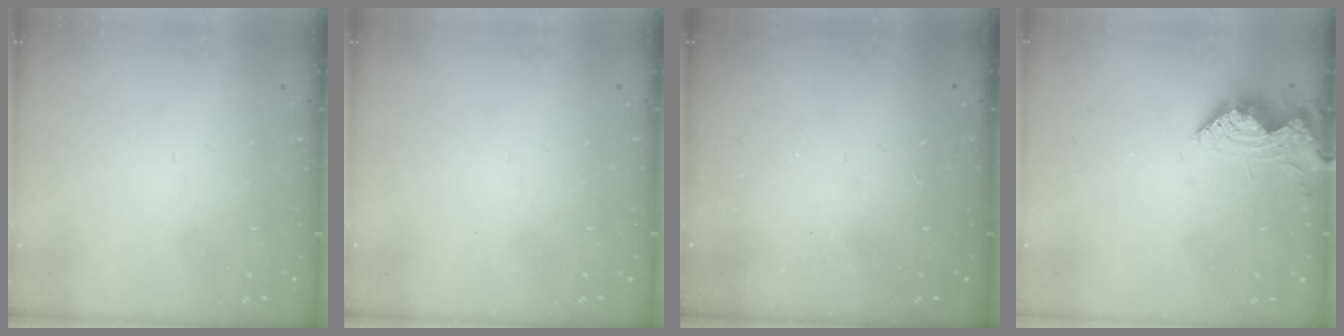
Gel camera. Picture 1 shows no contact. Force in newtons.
{"total": 0.0}
{"total": 2.1, "press": 2.1, "slide": 0.4}
{"total": 8.3, "press": 8.3, "slide": 0.6}